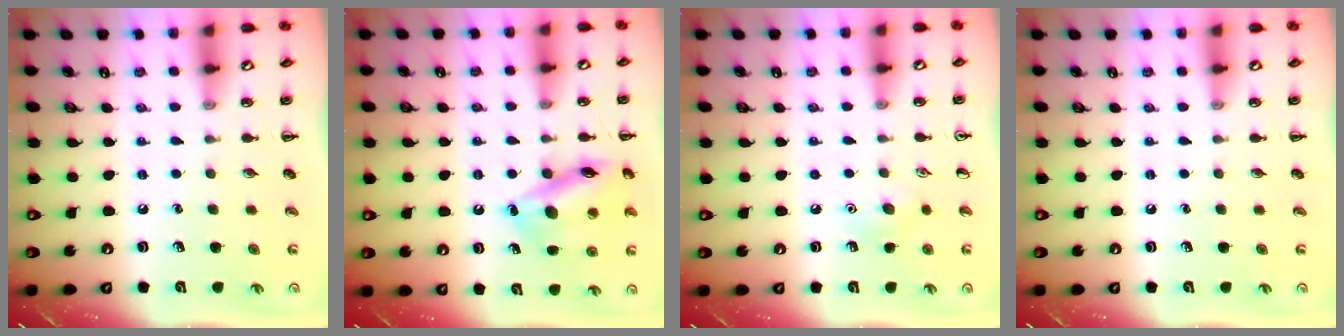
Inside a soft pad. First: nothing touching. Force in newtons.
{"total": 15.4, "press": 15.3, "slide": 1.5}
{"total": 7.0, "press": 6.8, "slide": 2.0}
{"total": 0.0}